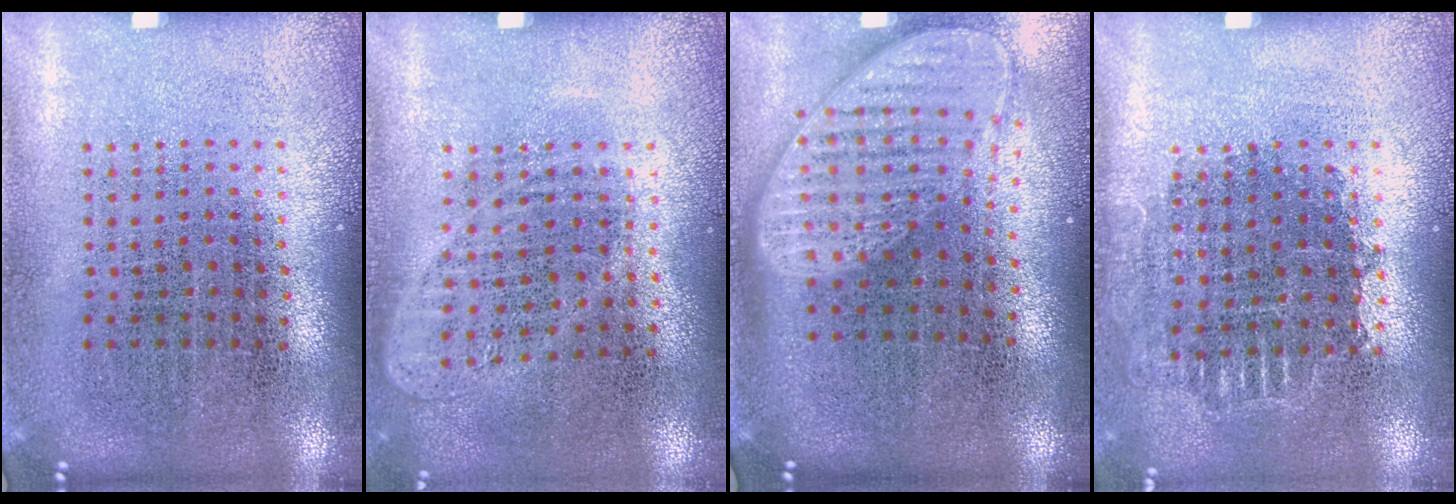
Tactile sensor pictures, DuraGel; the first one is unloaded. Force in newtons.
{"total": 1.0, "press": 0.9, "slide": 0.3}
{"total": 2.0, "press": 1.5, "slide": 1.3}
{"total": 0.8, "press": 0.7, "slide": 0.3}